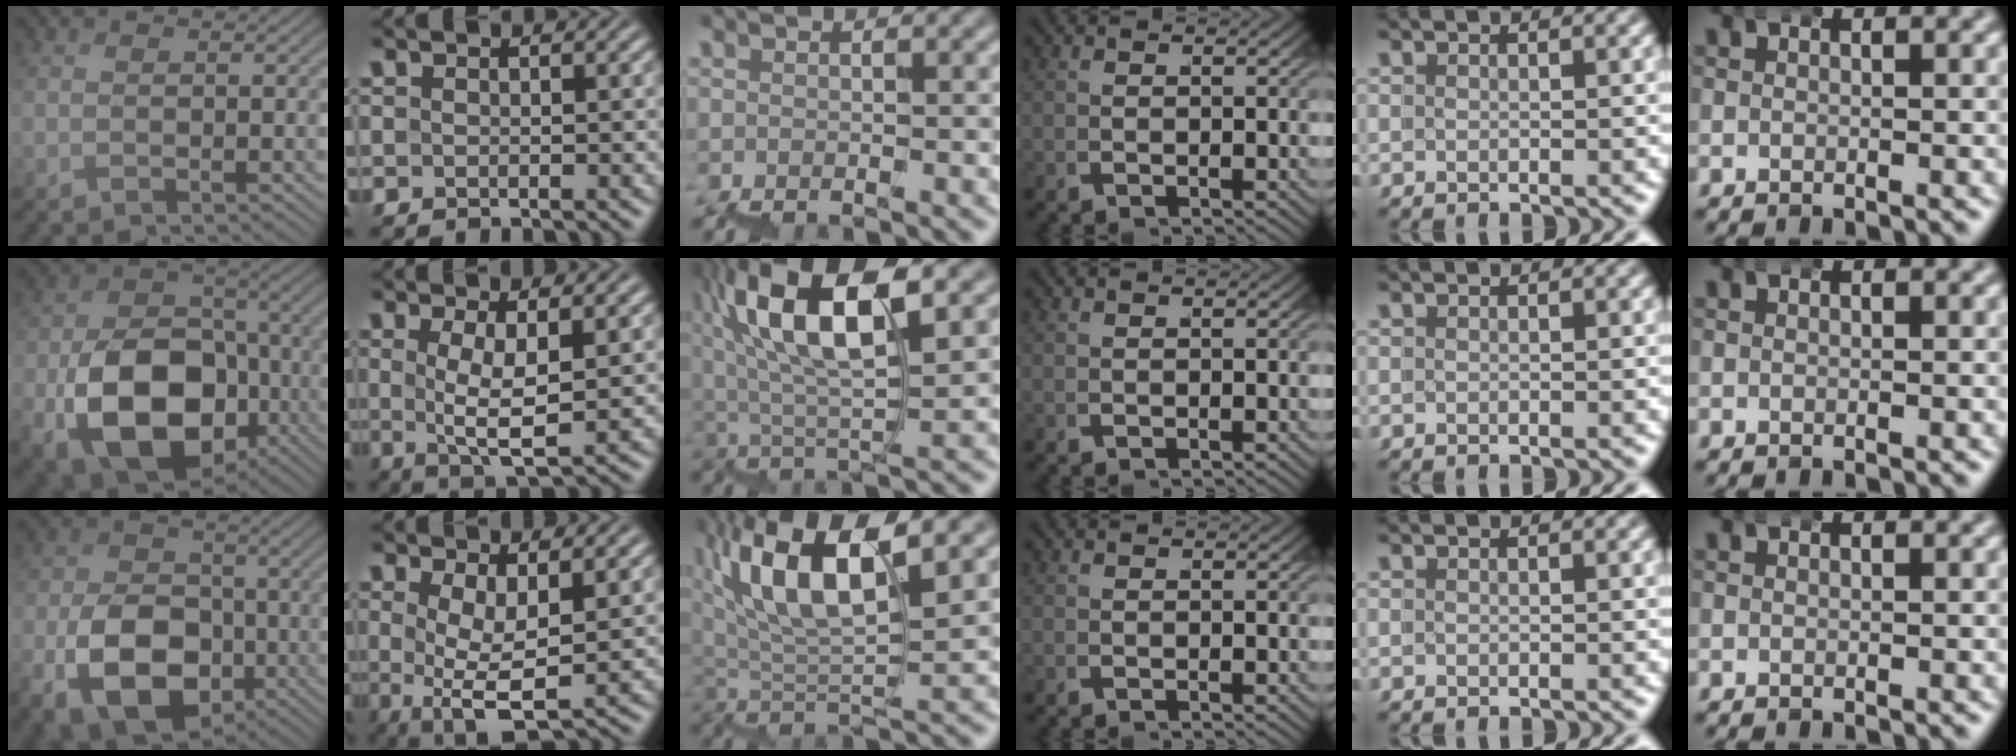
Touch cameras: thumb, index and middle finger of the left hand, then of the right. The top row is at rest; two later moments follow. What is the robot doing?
{"motion": "wrap", "object": "bubble wrap"}